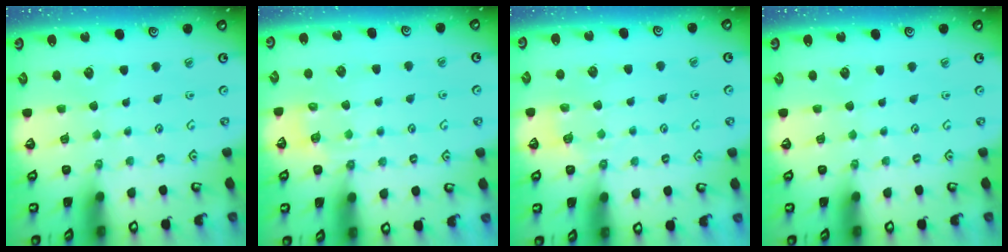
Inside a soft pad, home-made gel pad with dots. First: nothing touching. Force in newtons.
{"total": 6.8, "press": 6.7, "slide": 1.1}
{"total": 3.0, "press": 2.5, "slide": 1.6}
{"total": 0.0}